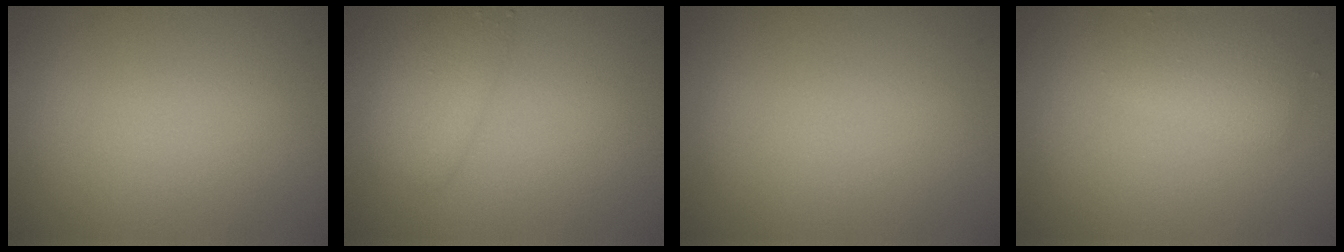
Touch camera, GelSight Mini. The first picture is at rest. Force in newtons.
{"total": 2.1, "press": 2.1, "slide": 0.1}
{"total": 0.0}
{"total": 2.6, "press": 2.6, "slide": 0.0}